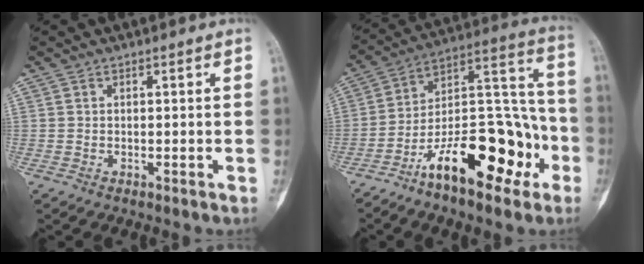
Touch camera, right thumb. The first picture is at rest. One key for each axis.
{"total": 21.9, "fx": -10.5, "fy": 9.3, "fz": 16.9, "tx": -0.244, "ty": 0.095, "tz": -0.171}